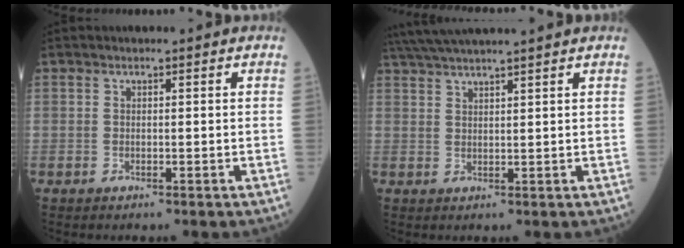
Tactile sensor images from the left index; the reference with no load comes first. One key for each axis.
{"total": 9.0, "fx": 7.9, "fy": -1.1, "fz": 4.2, "tx": -0.073, "ty": 0.030, "tz": 0.125}